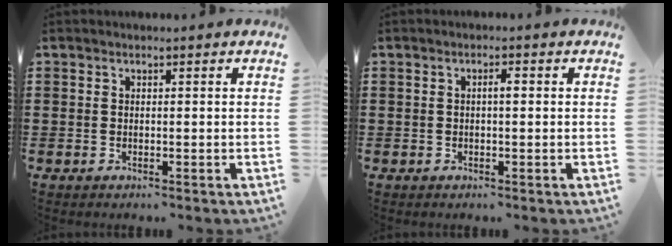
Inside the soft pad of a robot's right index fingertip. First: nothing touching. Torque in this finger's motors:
{"motor_torque": [0.33, -0.39, 0.01, 0.05]}